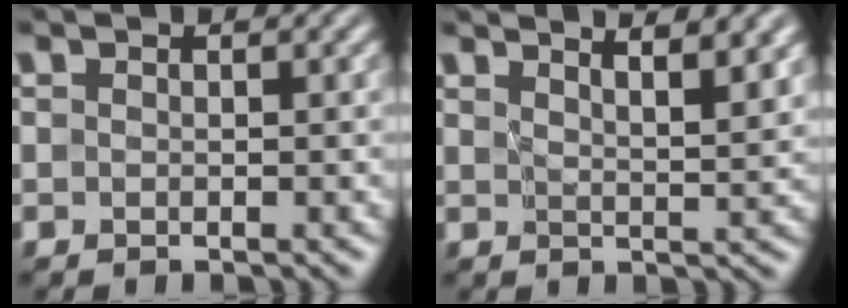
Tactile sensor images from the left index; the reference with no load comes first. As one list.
[{"total": 5.2, "force": [4.0, 1.1, 3.1], "torque": [-0.018, 0.021, 0.044]}]